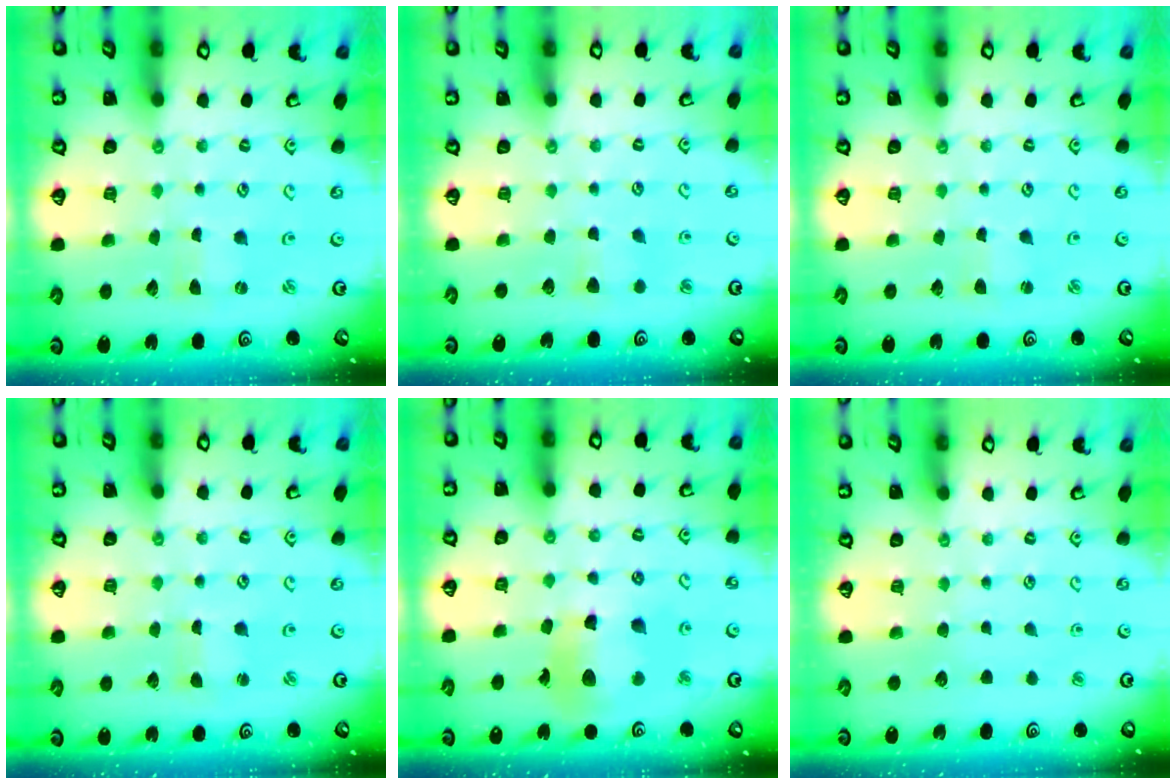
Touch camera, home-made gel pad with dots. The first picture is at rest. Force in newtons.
{"total": 4.1, "press": 4.1, "slide": 0.6}
{"total": 2.1, "press": 2.0, "slide": 0.3}
{"total": 1.0, "press": 1.0, "slide": 0.1}
{"total": 12.5, "press": 12.4, "slide": 1.5}
{"total": 0.0}